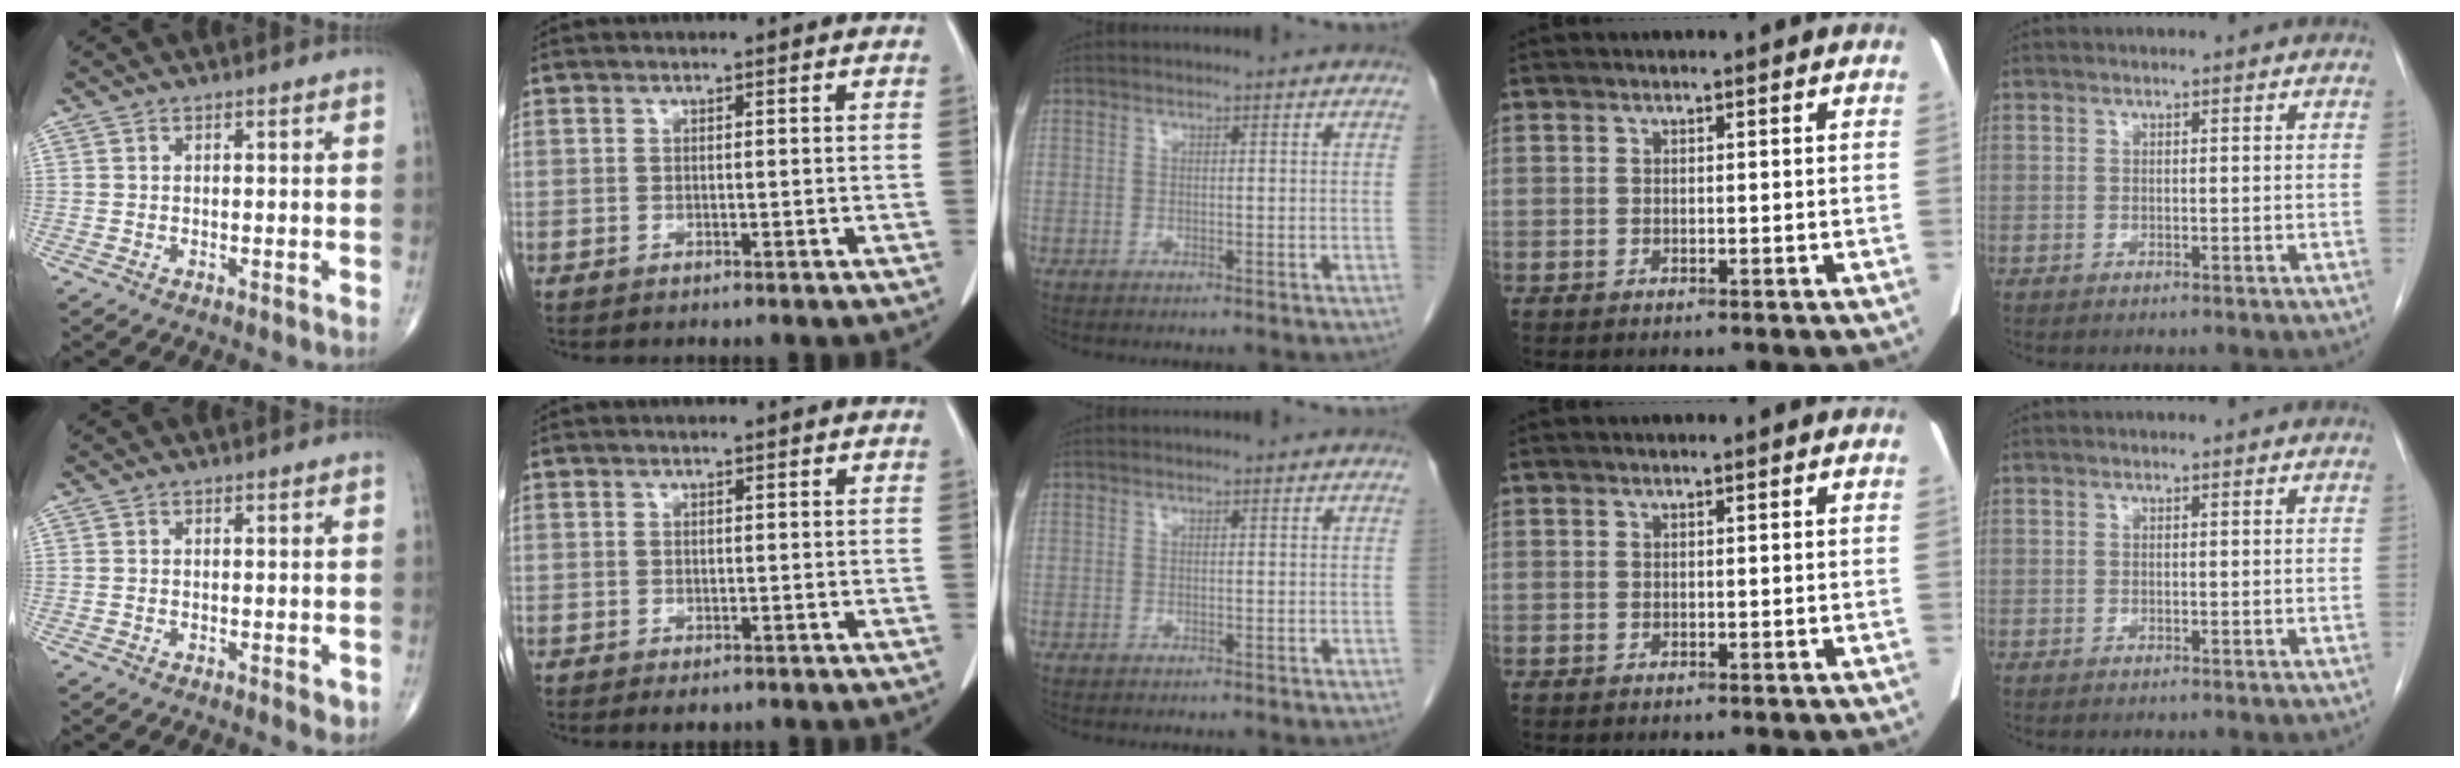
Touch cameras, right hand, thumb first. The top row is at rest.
{"thumb": {"total": 1.6, "force": [-0.5, 0.8, 1.3], "torque": [-0.015, -0.002, -0.008]}, "index": {"total": 1.2, "force": [-0.5, 0.9, 0.6], "torque": [-0.004, 0.002, -0.003]}}